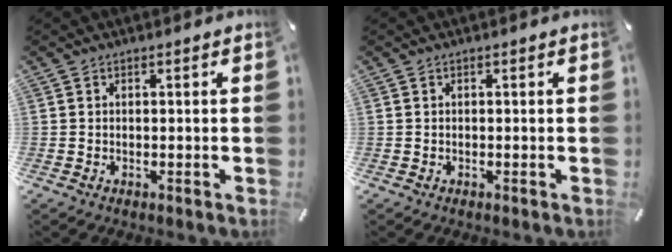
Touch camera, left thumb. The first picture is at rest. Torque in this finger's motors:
{"motor_torque": [-0.27, -0.27, -0.04, 0.04, -0.01]}